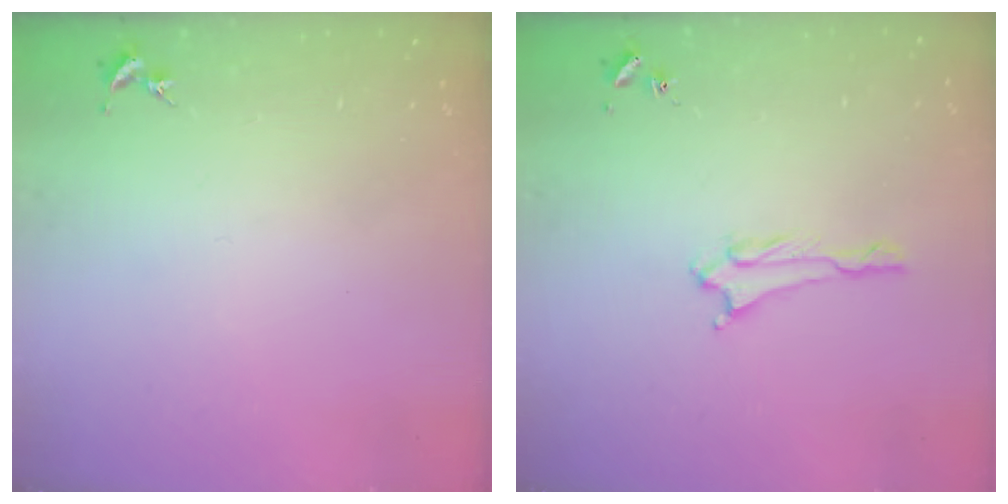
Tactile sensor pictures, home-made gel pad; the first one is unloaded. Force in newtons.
{"total": 1.7, "press": 1.7, "slide": 0.3}